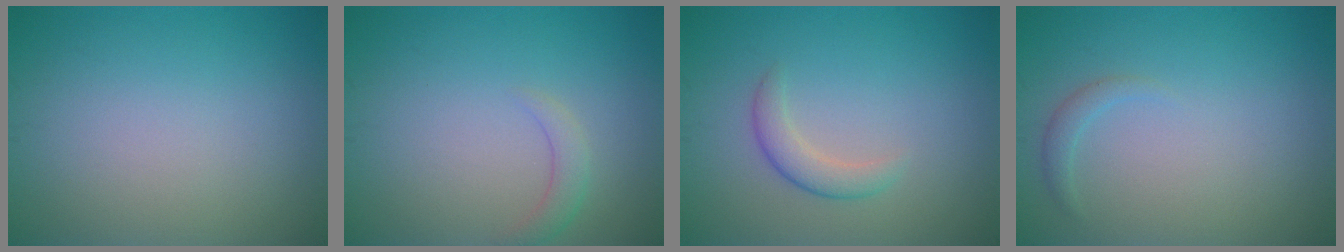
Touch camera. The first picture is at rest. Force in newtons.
{"total": 1.5, "press": 1.5, "slide": 0.2}
{"total": 2.1, "press": 2.1, "slide": 0.0}
{"total": 1.0, "press": 1.0, "slide": 0.1}